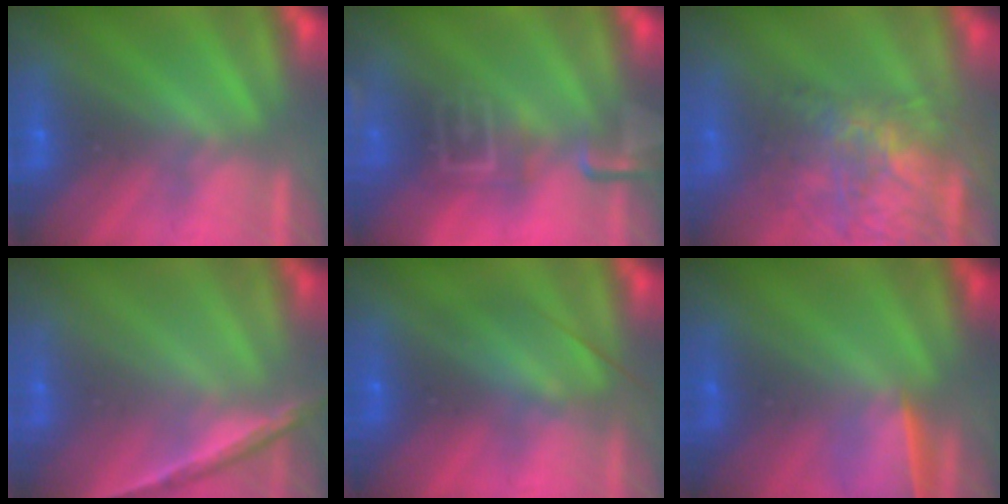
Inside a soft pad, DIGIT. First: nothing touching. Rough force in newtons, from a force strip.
{"total": 8.0}
{"total": 11.2}
{"total": 1.6}
{"total": 2.4}
{"total": 1.5}